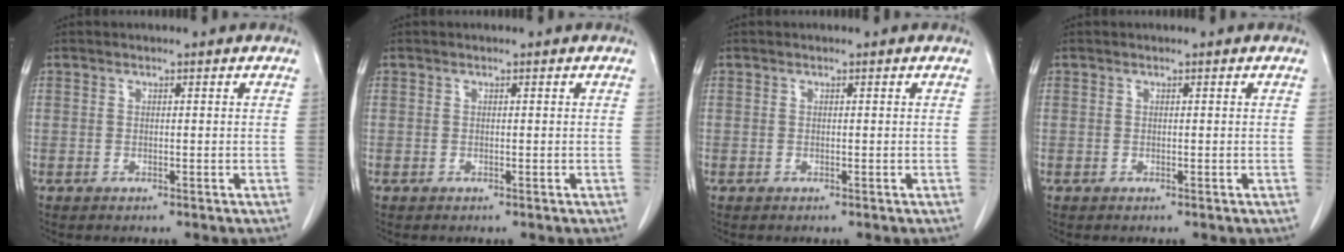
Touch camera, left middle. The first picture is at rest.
{"total": 0.0}
{"total": 0.0}
{"total": 0.0}